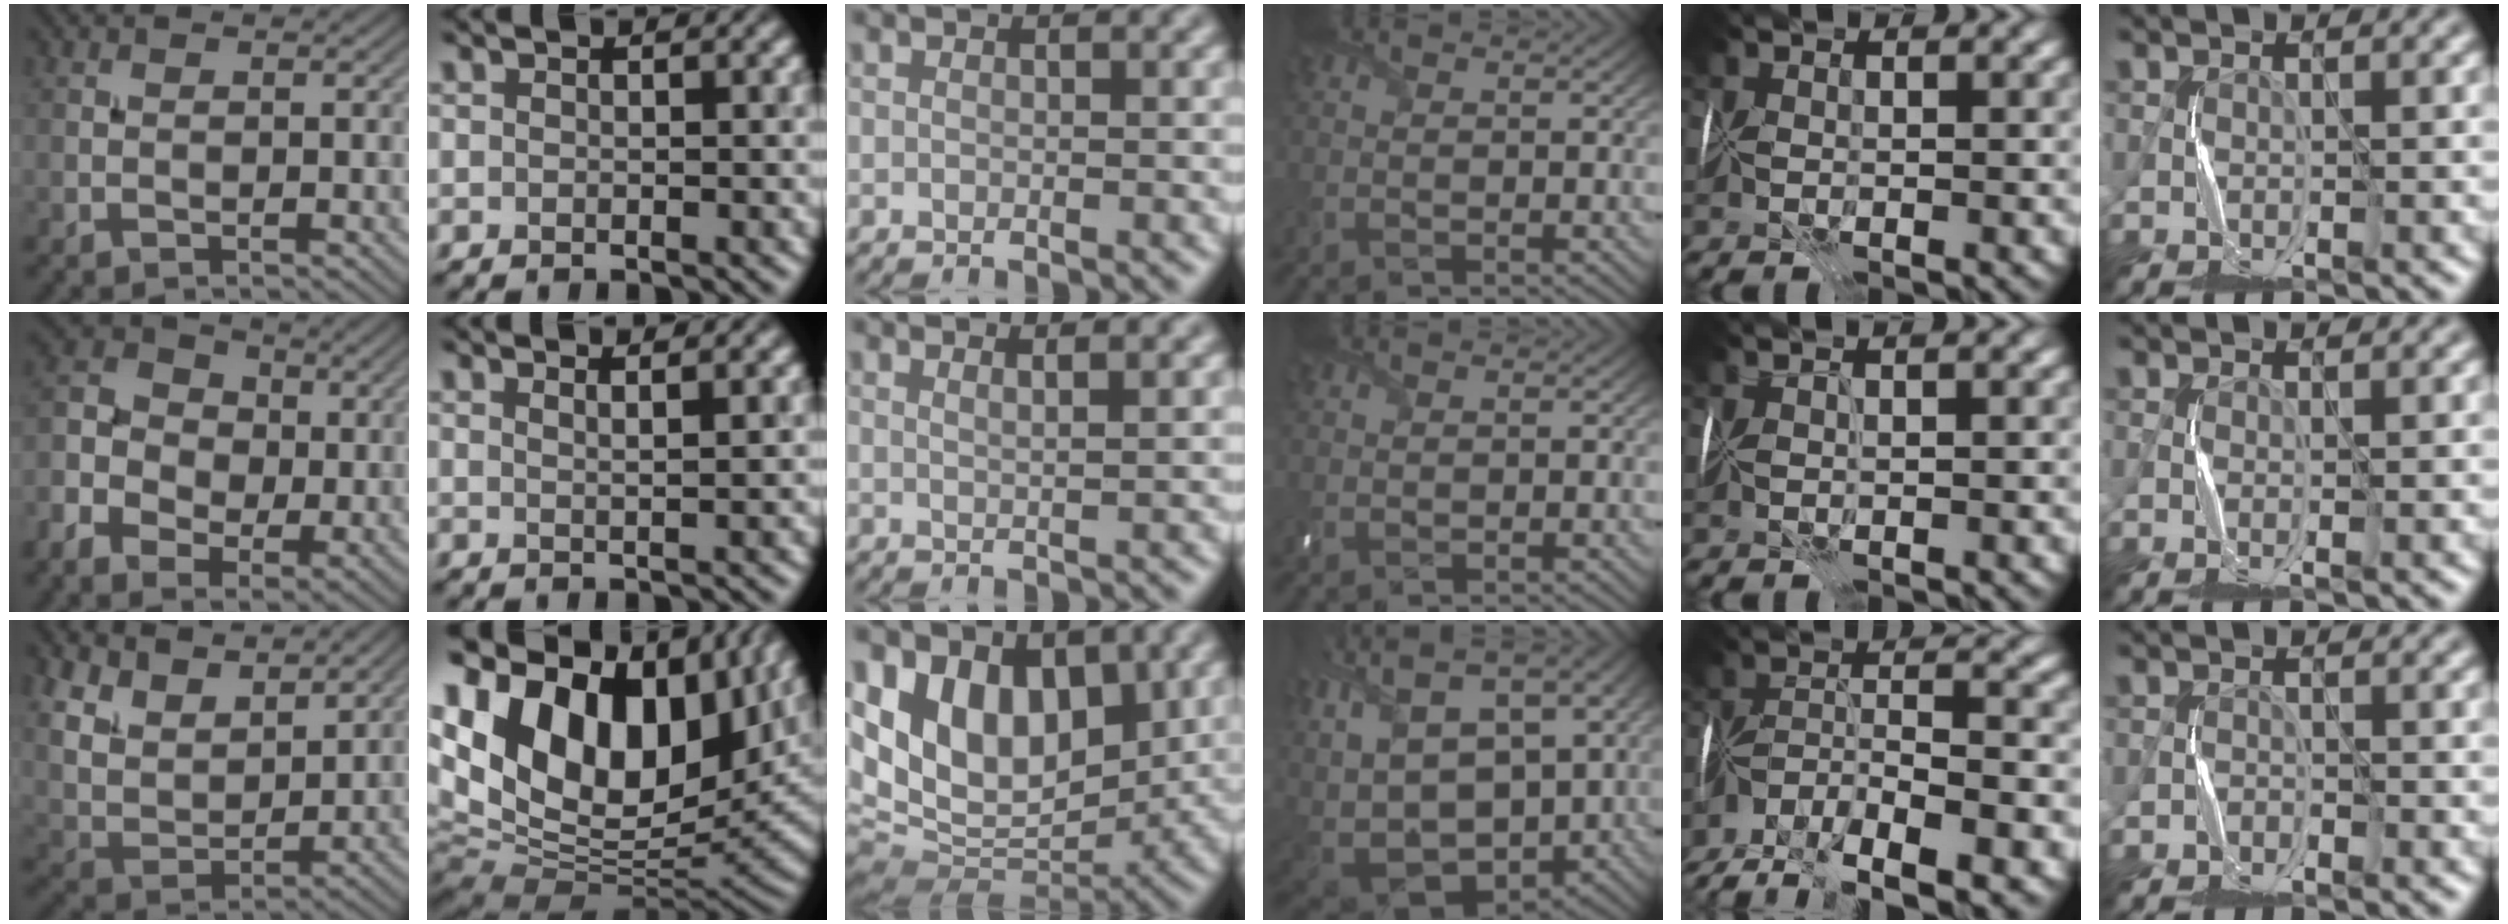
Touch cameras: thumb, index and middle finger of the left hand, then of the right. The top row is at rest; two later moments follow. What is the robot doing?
{"motion": "fold", "object": "memory foam"}